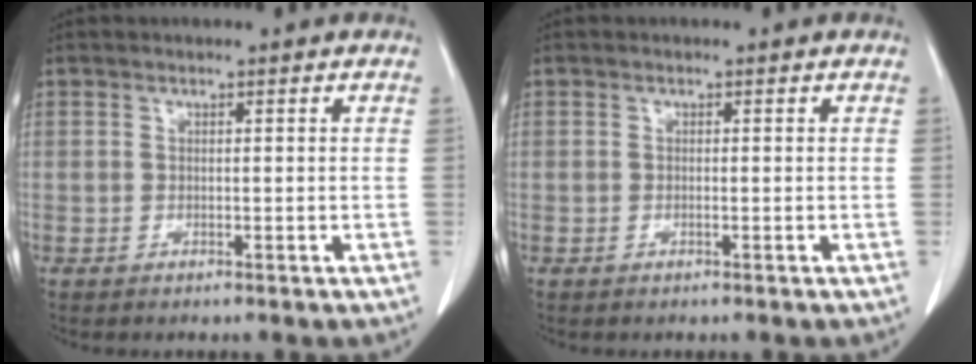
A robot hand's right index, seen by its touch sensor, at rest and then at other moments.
{"total": 0.0}